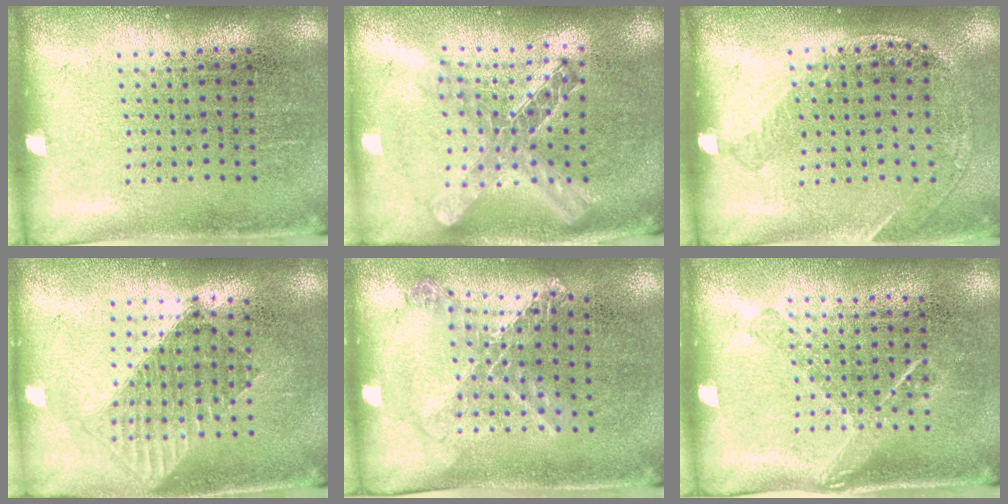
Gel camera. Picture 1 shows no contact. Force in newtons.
{"total": 2.2, "press": 1.8, "slide": 1.2}
{"total": 1.2, "press": 1.2, "slide": 0.2}
{"total": 1.5, "press": 1.3, "slide": 0.8}
{"total": 1.1, "press": 1.1, "slide": 0.0}
{"total": 1.3, "press": 1.0, "slide": 0.8}